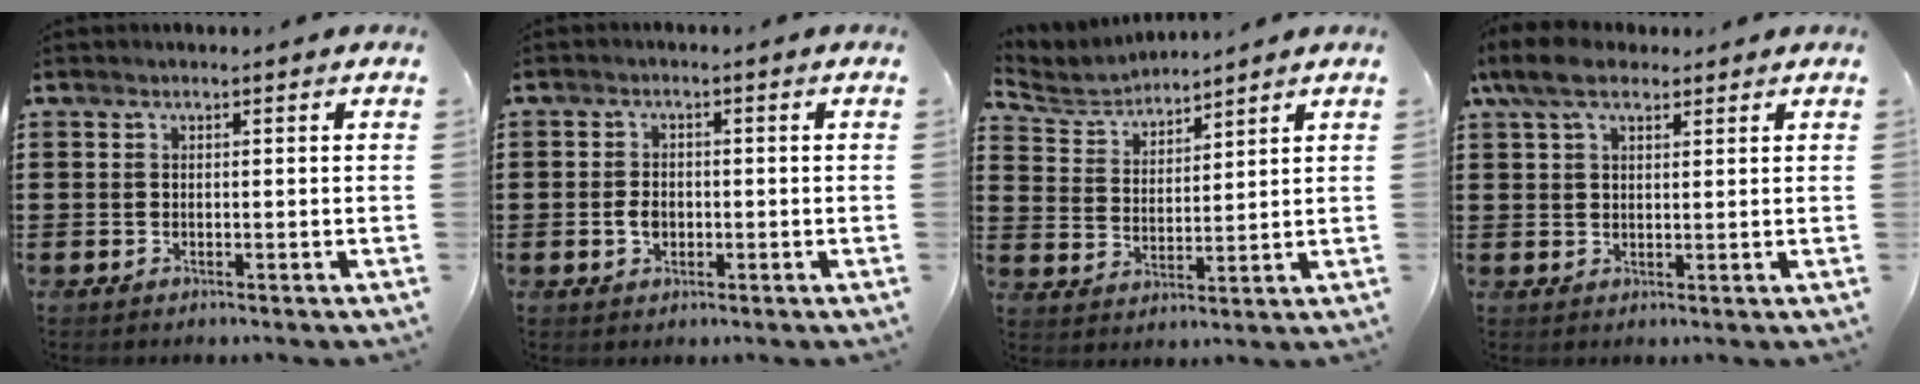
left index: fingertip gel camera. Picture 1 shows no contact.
{"total": 2.5, "force": [-0.4, 1.8, 1.7], "torque": [-0.043, 0.001, -0.011]}
{"total": 4.7, "force": [4.5, 1.3, 0.4], "torque": [-0.031, -0.016, 0.079]}
{"total": 6.5, "force": [4.3, 2.7, 4.0], "torque": [-0.090, 0.005, 0.080]}